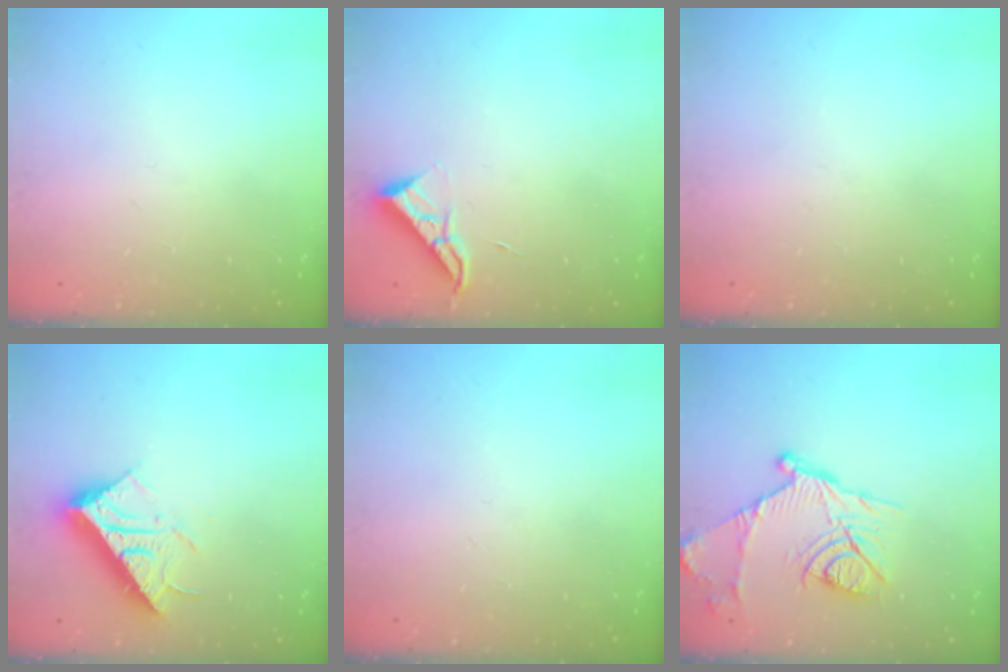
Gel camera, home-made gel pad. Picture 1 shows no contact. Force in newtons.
{"total": 6.8, "press": 6.8, "slide": 0.5}
{"total": 0.0}
{"total": 16.3, "press": 16.3, "slide": 0.3}
{"total": 0.0}
{"total": 15.1, "press": 15.0, "slide": 1.3}